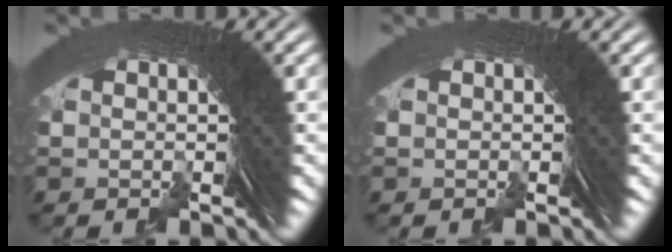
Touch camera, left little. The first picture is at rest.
{"total": 0.0}